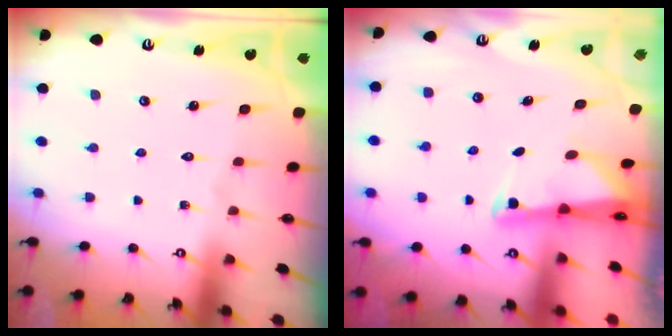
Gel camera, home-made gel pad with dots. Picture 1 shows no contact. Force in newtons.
{"total": 2.0, "press": 2.0, "slide": 0.3}